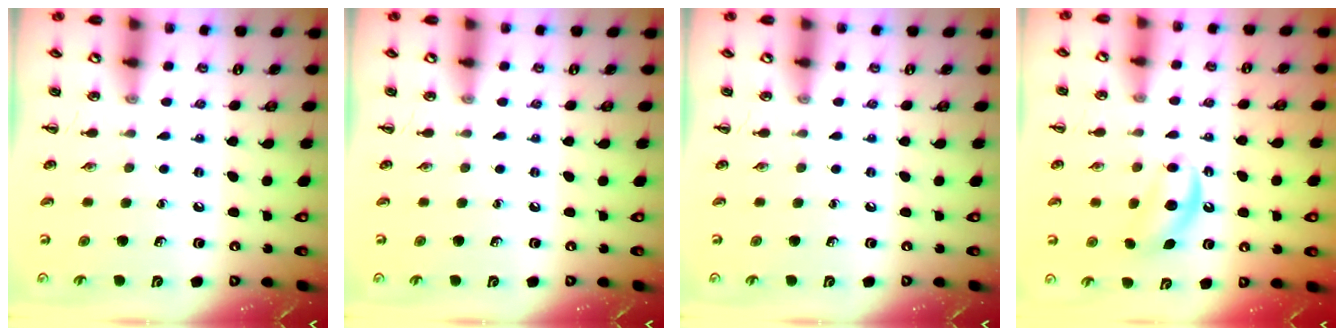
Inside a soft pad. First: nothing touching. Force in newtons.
{"total": 0.0}
{"total": 0.0}
{"total": 6.0, "press": 5.8, "slide": 1.4}